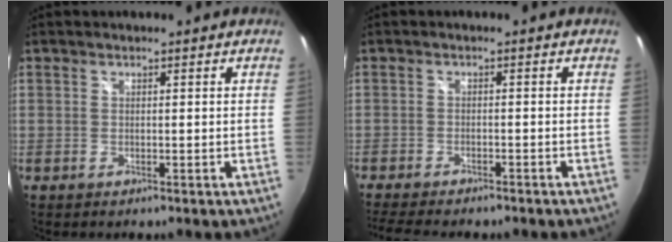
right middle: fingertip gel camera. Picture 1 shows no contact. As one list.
[{"total": 9.3, "force": [-7.9, 2.1, 4.3], "torque": [-0.101, -0.021, -0.123]}]